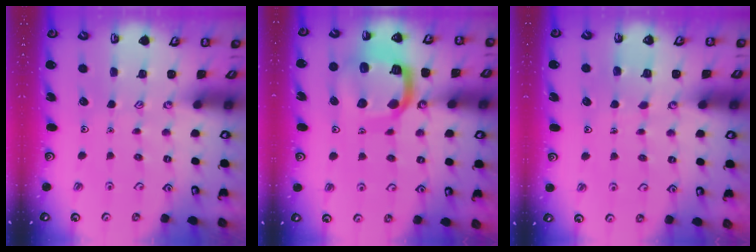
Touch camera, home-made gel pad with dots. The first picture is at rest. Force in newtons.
{"total": 17.3, "press": 17.2, "slide": 1.9}
{"total": 2.2, "press": 2.2, "slide": 0.0}